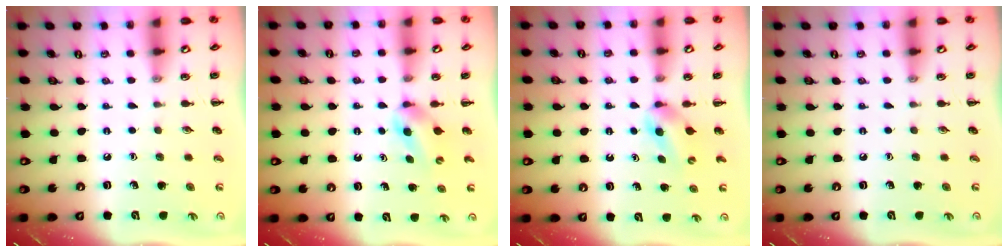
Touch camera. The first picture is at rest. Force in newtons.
{"total": 2.8, "press": 2.5, "slide": 1.3}
{"total": 2.8, "press": 2.5, "slide": 1.3}
{"total": 0.0}